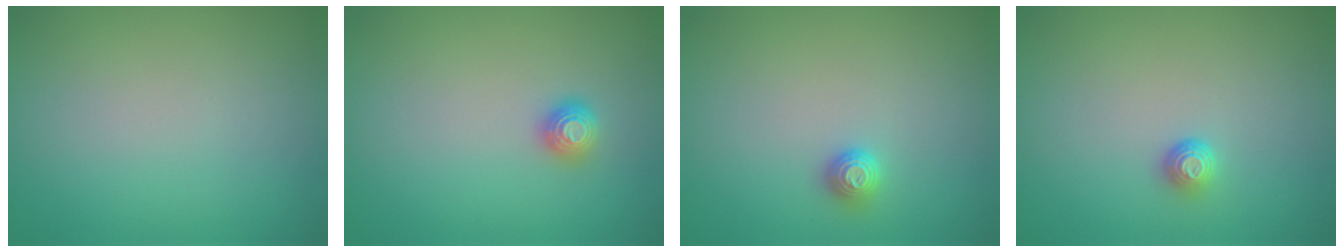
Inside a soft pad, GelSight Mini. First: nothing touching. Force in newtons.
{"total": 1.1, "press": 1.1, "slide": 0.1}
{"total": 1.0, "press": 1.0, "slide": 0.3}
{"total": 1.2, "press": 0.9, "slide": 0.8}